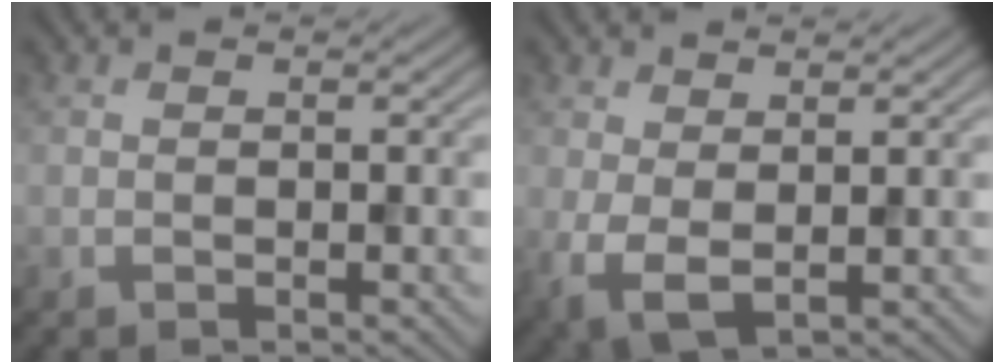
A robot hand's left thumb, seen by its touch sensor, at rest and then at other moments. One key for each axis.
{"total": 3.8, "fx": 0.9, "fy": 1.8, "fz": 3.2, "tx": -0.080, "ty": -0.006, "tz": 0.017}